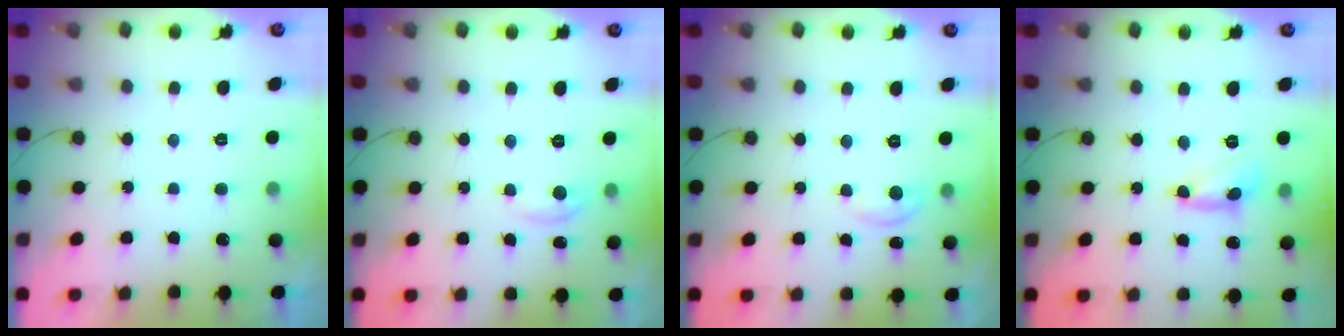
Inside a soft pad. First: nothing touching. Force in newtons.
{"total": 3.3, "press": 3.3, "slide": 0.5}
{"total": 2.8, "press": 2.8, "slide": 0.3}
{"total": 1.8, "press": 1.8, "slide": 0.2}